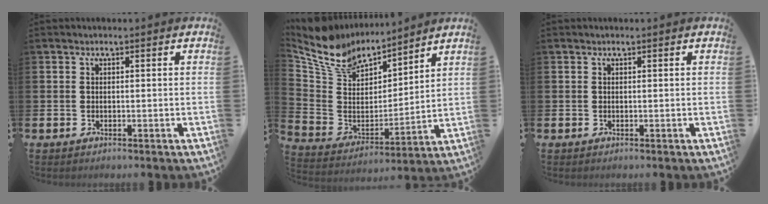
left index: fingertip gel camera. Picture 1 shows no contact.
{"total": 10.5, "force": [9.4, 4.0, 2.1], "torque": [-0.099, -0.063, 0.172]}
{"total": 0.0}